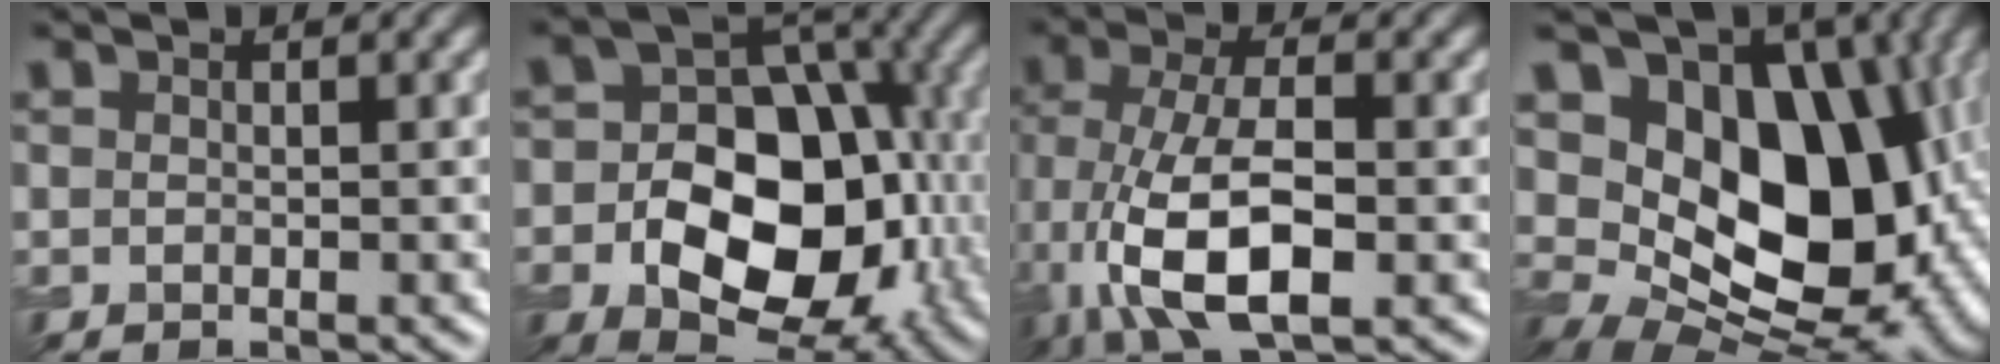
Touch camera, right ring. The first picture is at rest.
{"total": 13.7, "force": [-3.3, 9.4, 9.4], "torque": [-0.131, -0.016, -0.061]}
{"total": 9.7, "force": [-2.9, 4.1, 8.2], "torque": [-0.168, -0.005, -0.056]}
{"total": 15.3, "force": [1.7, 10.8, 10.8], "torque": [-0.129, -0.011, 0.029]}